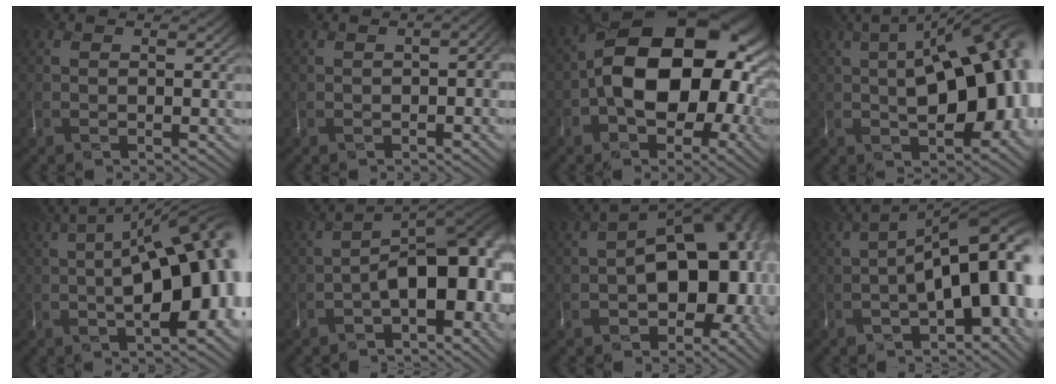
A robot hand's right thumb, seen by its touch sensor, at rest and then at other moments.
{"total": 2.0, "force": [-0.4, 0.7, 1.8], "torque": [-0.019, 0.002, -0.003]}
{"total": 17.1, "force": [-1.2, 11.3, 12.8], "torque": [-0.175, 0.007, -0.034]}
{"total": 15.5, "force": [0.0, 6.8, 13.9], "torque": [-0.161, 0.009, -0.008]}
{"total": 16.4, "force": [-1.4, 6.9, 14.8], "torque": [-0.184, 0.003, -0.018]}
{"total": 10.6, "force": [-3.1, 4.9, 8.8], "torque": [-0.133, -0.008, -0.041]}
{"total": 15.3, "force": [-2.1, 9.3, 12.0], "torque": [-0.142, -0.022, -0.022]}
{"total": 14.9, "force": [-2.1, 6.2, 13.4], "torque": [-0.182, -0.005, -0.017]}